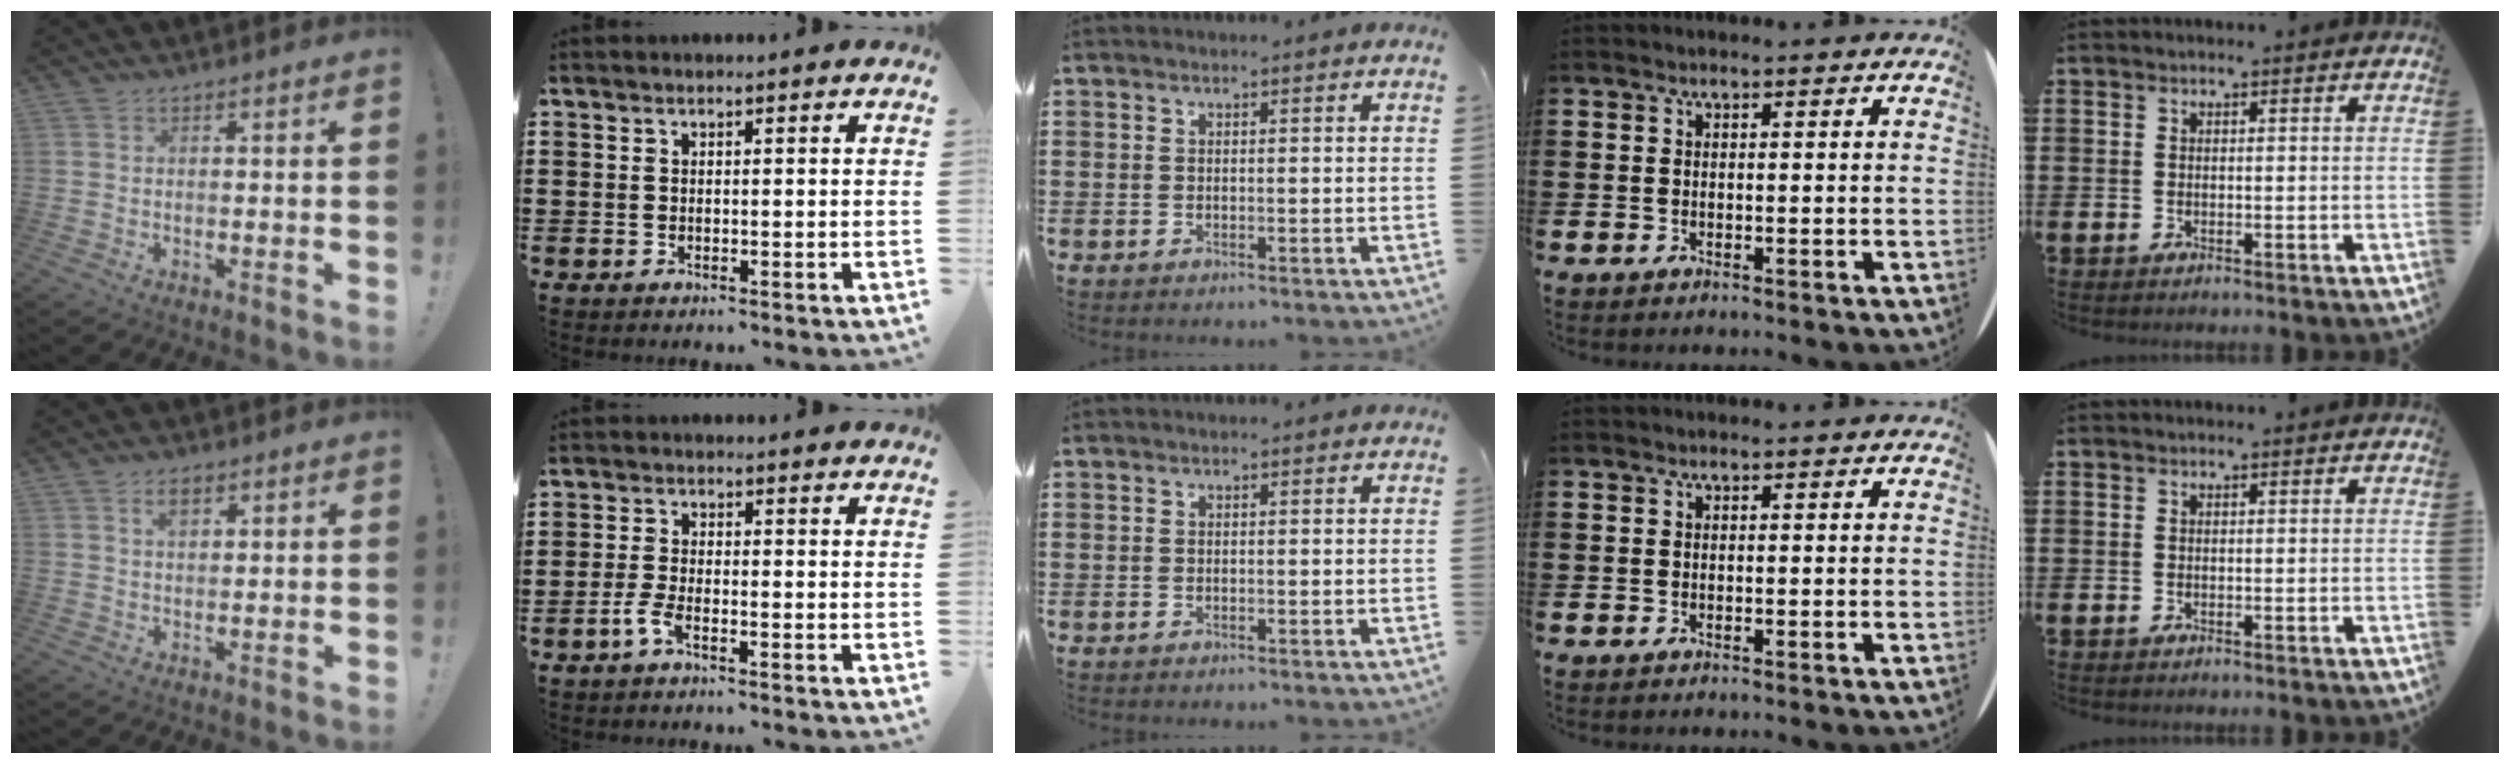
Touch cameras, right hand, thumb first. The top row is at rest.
{"thumb": {"total": 3.4, "force": [1.8, 1.7, 2.4], "torque": [-0.034, -0.004, 0.028]}, "index": {"total": 2.8, "force": [-1.7, 0.5, 2.2], "torque": [-0.059, -0.006, -0.037]}}